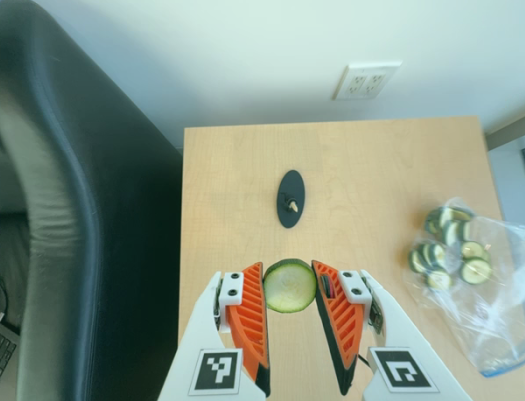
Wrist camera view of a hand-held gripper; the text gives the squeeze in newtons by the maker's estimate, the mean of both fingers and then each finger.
{"total": 8.9, "left": 9.2, "right": 8.6}